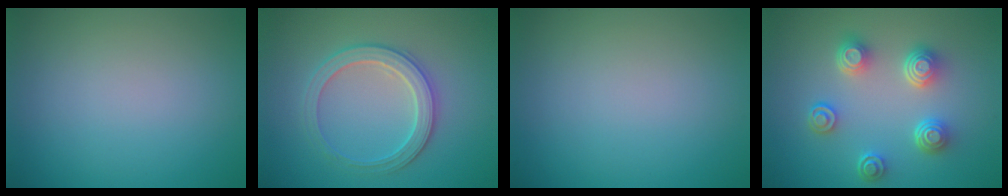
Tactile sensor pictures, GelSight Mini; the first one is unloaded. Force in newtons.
{"total": 3.3, "press": 3.2, "slide": 0.6}
{"total": 0.0}
{"total": 4.6, "press": 3.6, "slide": 2.9}